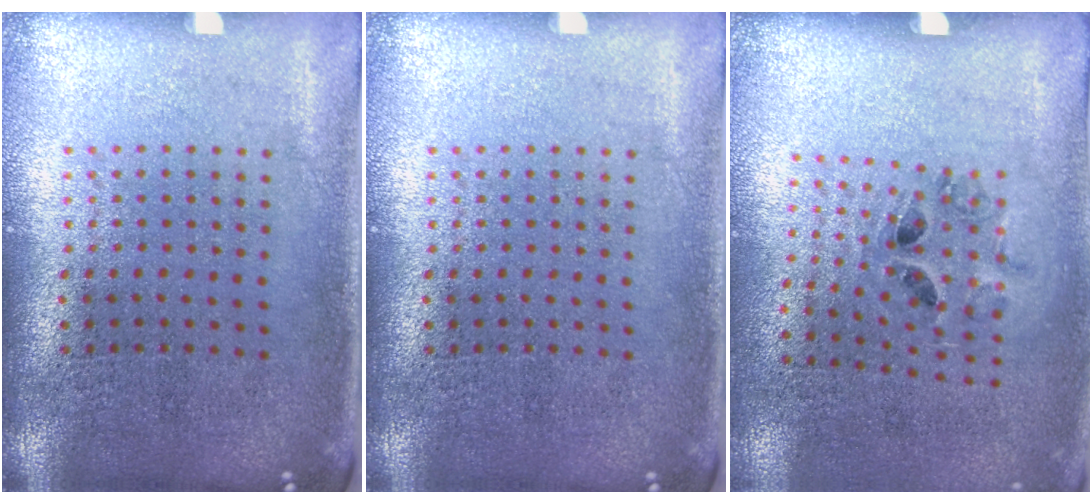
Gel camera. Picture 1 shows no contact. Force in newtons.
{"total": 0.0}
{"total": 1.3, "press": 0.6, "slide": 1.1}